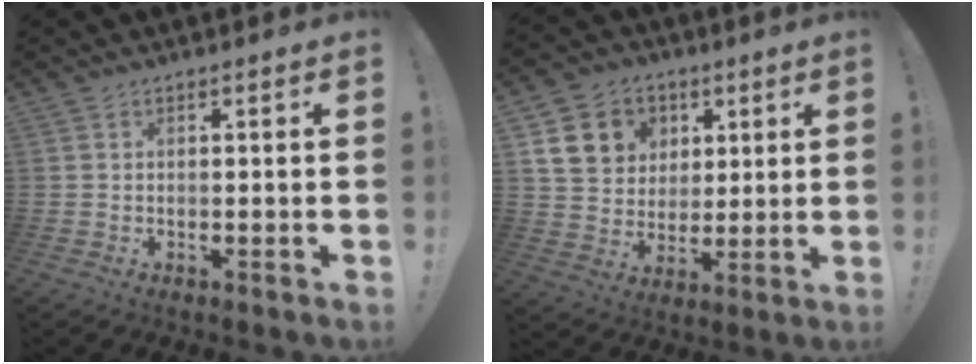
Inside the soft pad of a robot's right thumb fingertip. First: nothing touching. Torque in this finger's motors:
{"motor_torque": [0.22, 0.28, 0.73, 0.45, 0.01]}